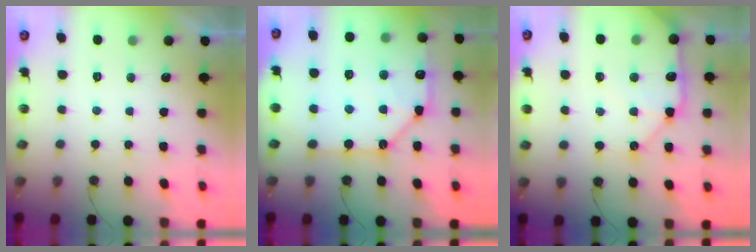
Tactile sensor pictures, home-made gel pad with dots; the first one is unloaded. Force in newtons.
{"total": 16.6, "press": 16.5, "slide": 1.8}
{"total": 14.5, "press": 14.4, "slide": 2.1}